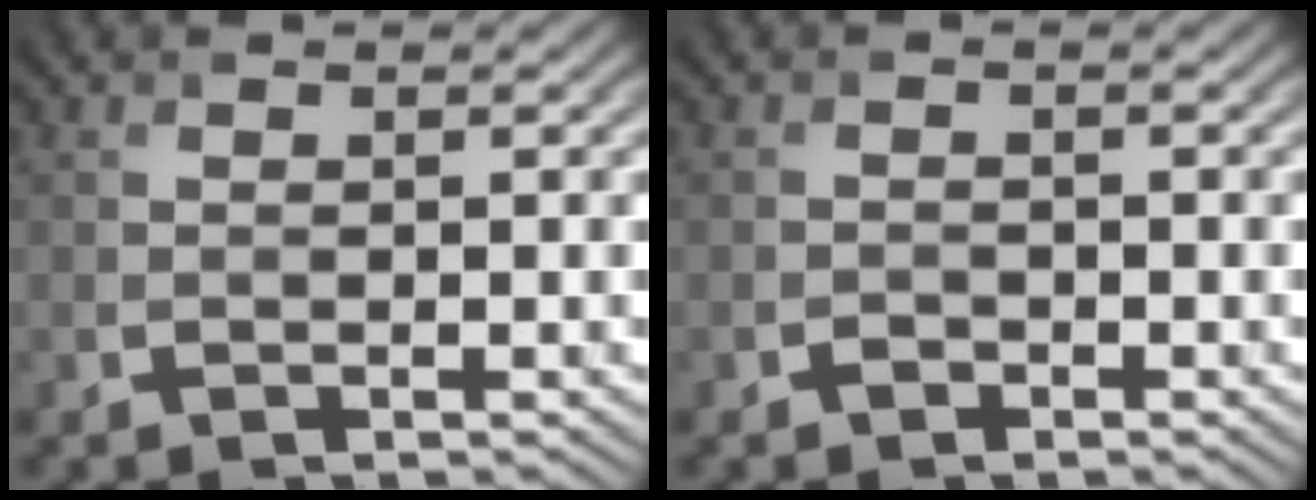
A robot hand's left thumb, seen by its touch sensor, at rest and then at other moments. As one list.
[{"total": 0.9, "force": [-0.7, 0.6, 0.3], "torque": [-0.005, -0.002, -0.014]}]